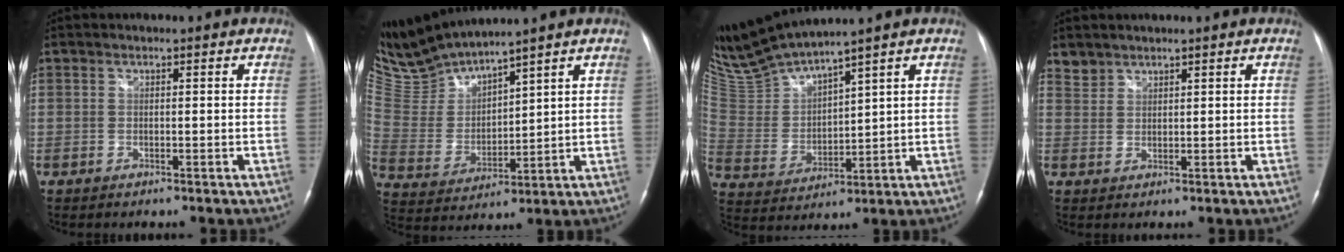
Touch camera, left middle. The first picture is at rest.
{"total": 9.2, "force": [9.1, -0.7, 1.5], "torque": [-0.060, -0.004, 0.206]}
{"total": 11.2, "force": [10.3, -0.6, 4.3], "torque": [-0.105, -0.002, 0.216]}
{"total": 2.2, "force": [1.9, 0.9, -0.3], "torque": [0.008, 0.009, 0.038]}